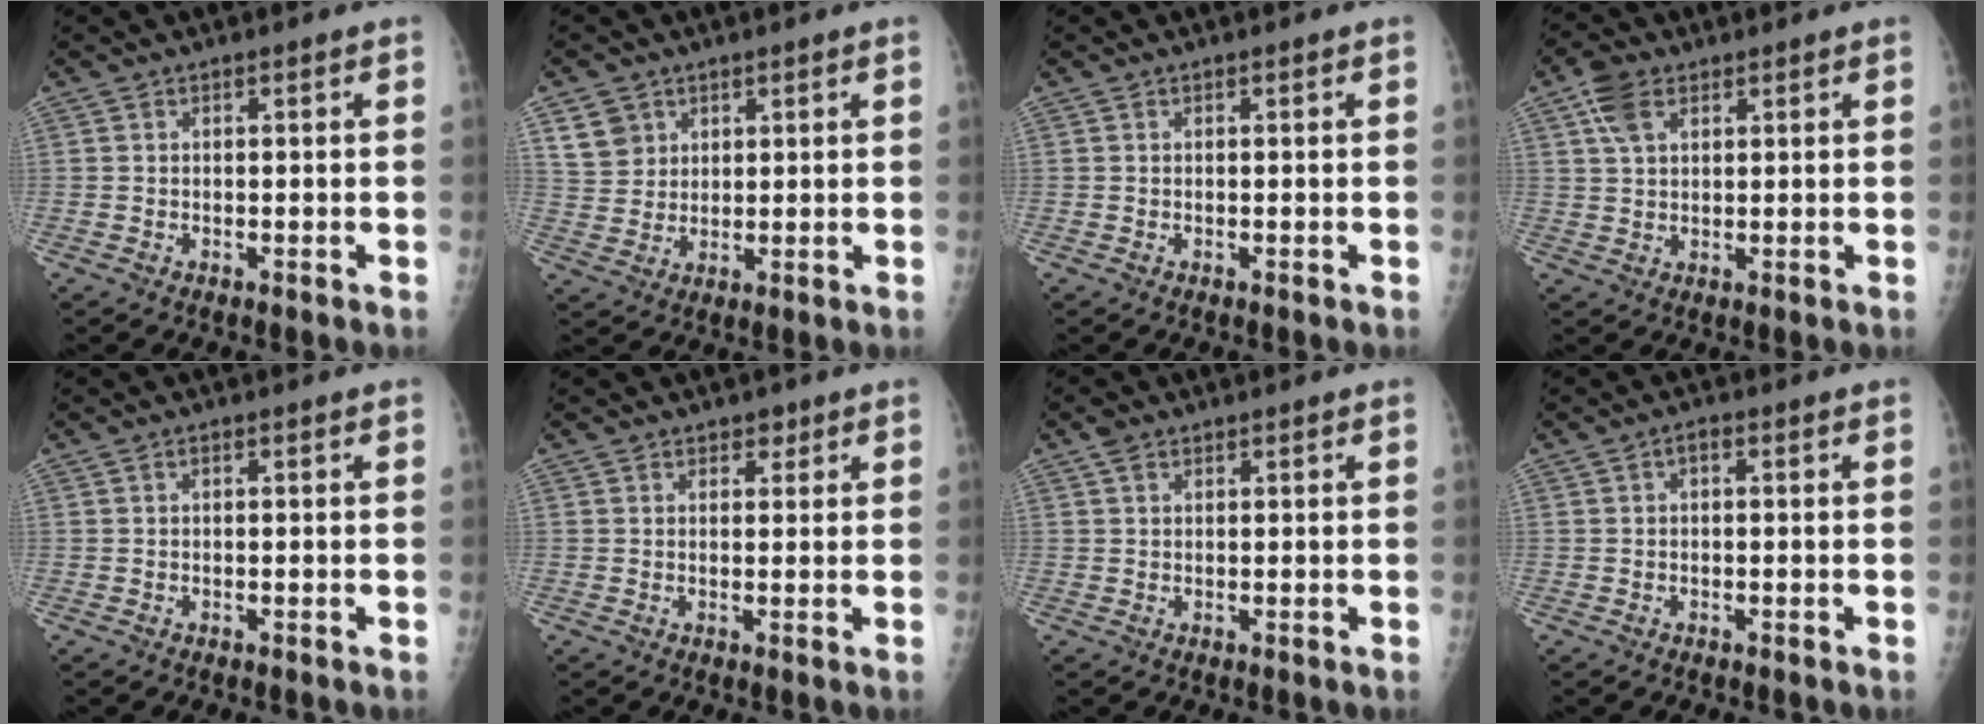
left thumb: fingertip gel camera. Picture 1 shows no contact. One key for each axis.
{"total": 5.6, "fx": 2.8, "fy": 4.6, "fz": 1.4, "tx": -0.004, "ty": -0.016, "tz": 0.058}
{"total": 0.0}
{"total": 5.5, "fx": 2.7, "fy": 3.3, "fz": 3.5, "tx": -0.062, "ty": 0.004, "tz": 0.052}
{"total": 0.0}
{"total": 2.0, "fx": 1.3, "fy": 1.4, "fz": 0.7, "tx": 0.010, "ty": -0.005, "tz": 0.014}
{"total": 1.9, "fx": 1.1, "fy": 1.2, "fz": 0.9, "tx": -0.013, "ty": 0.003, "tz": 0.020}
{"total": 1.3, "fx": 0.1, "fy": 0.7, "fz": 1.1, "tx": -0.012, "ty": 0.004, "tz": -0.005}